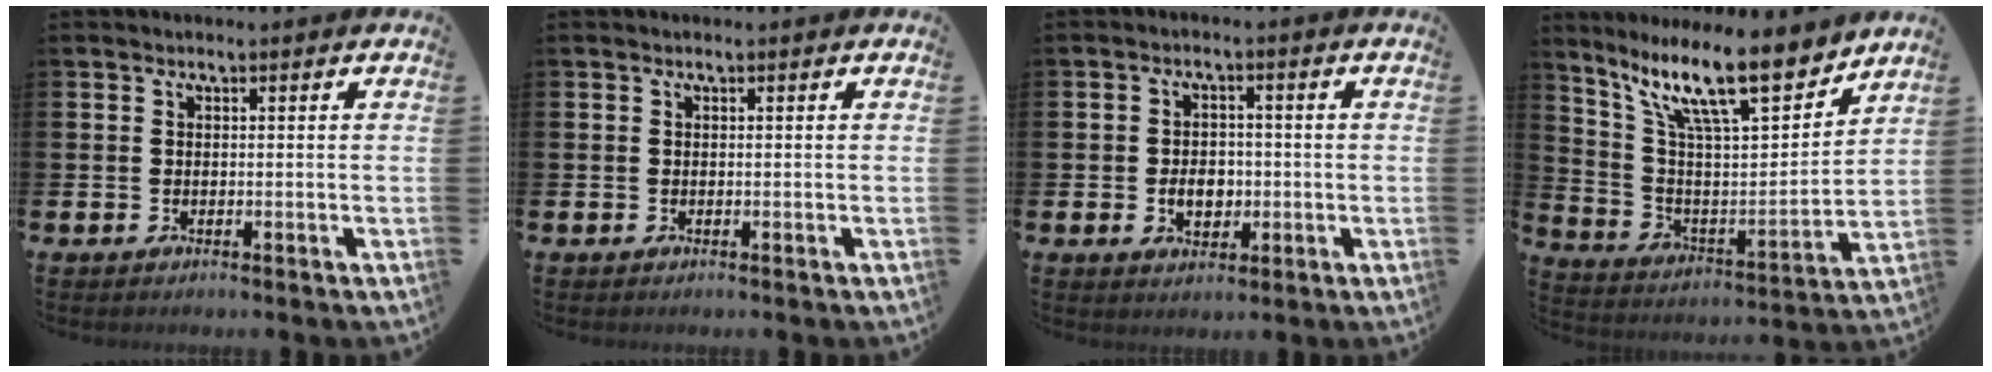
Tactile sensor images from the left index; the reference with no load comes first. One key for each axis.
{"total": 0.0}
{"total": 3.7, "fx": -0.7, "fy": 2.8, "fz": 2.4, "tx": -0.034, "ty": -0.001, "tz": -0.020}
{"total": 14.4, "fx": 10.5, "fy": 3.7, "fz": 9.1, "tx": -0.188, "ty": -0.053, "tz": 0.181}